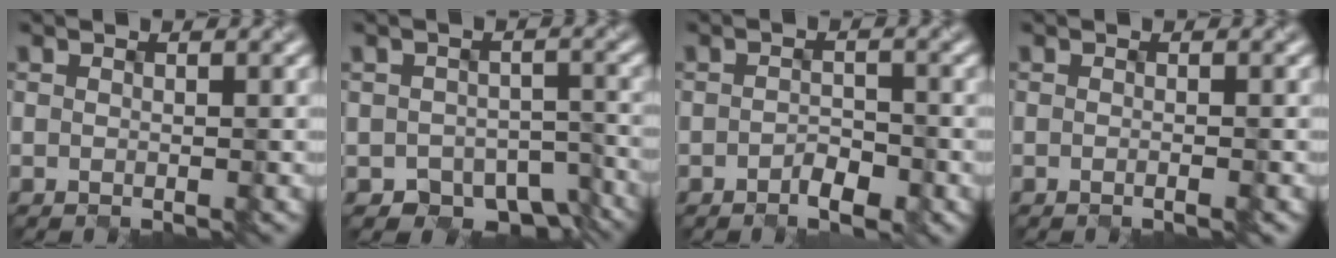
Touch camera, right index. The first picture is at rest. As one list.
[{"total": 5.2, "force": [-3.8, 3.0, 2.1], "torque": [-0.022, -0.020, -0.047]}, {"total": 2.1, "force": [-1.4, 1.0, 1.2], "torque": [-0.025, -0.002, -0.019]}, {"total": 0.9, "force": [-0.4, 0.2, 0.7], "torque": [-0.009, 0.002, -0.010]}]